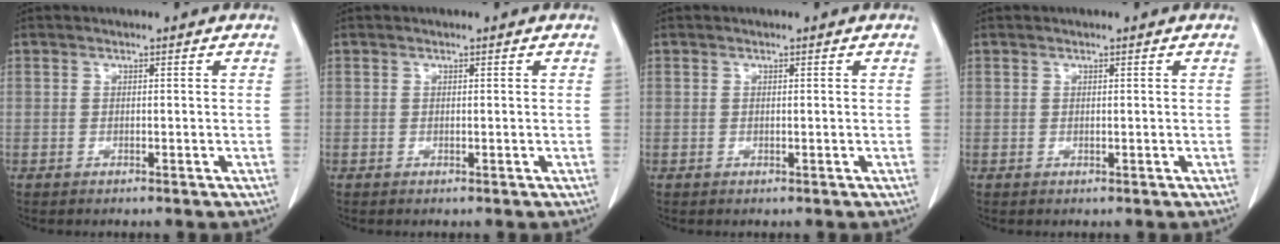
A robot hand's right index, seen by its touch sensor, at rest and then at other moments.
{"total": 0.0}
{"total": 0.0}
{"total": 0.0}